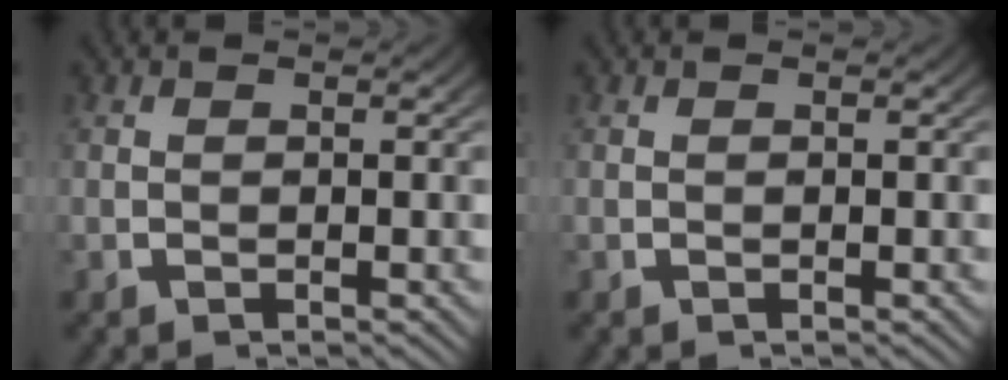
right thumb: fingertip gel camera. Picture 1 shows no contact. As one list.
[{"total": 0.0}]